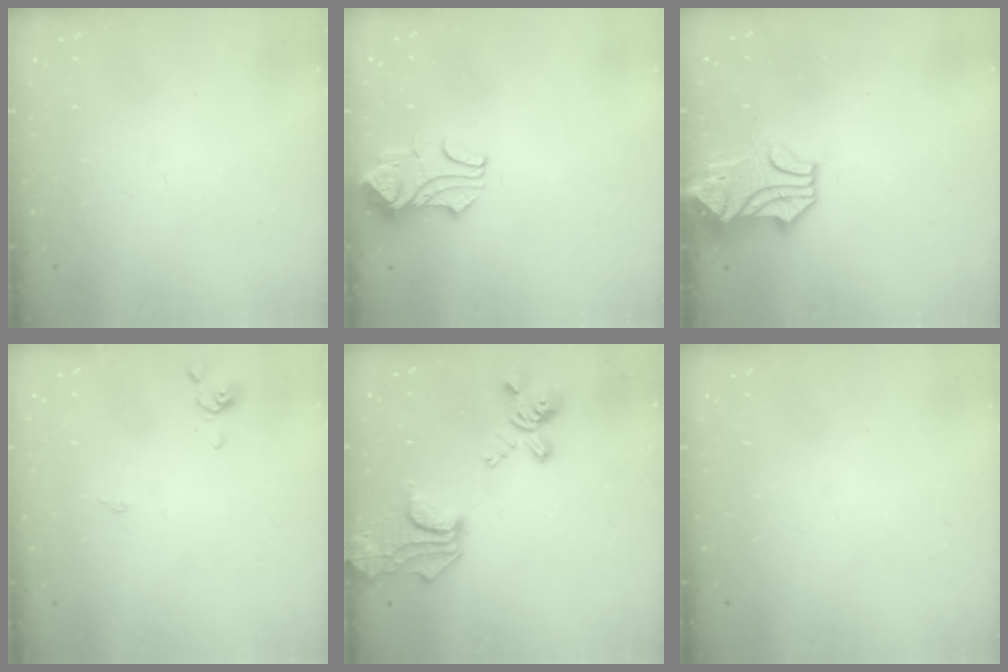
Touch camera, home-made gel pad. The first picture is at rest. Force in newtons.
{"total": 3.5, "press": 3.4, "slide": 0.9}
{"total": 1.0, "press": 0.2, "slide": 1.0}
{"total": 0.0}
{"total": 8.6, "press": 7.9, "slide": 3.3}
{"total": 0.0}